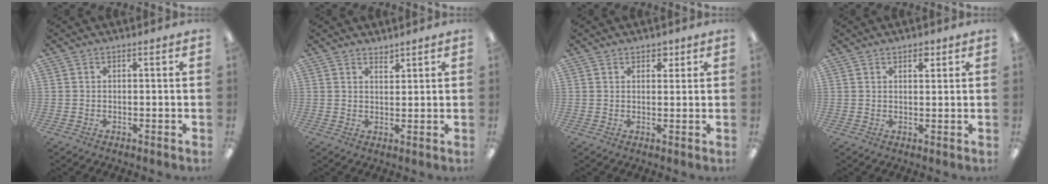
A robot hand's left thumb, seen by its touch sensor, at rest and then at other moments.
{"total": 2.2, "force": [2.1, 0.5, 0.2], "torque": [0.003, -0.013, 0.038]}
{"total": 2.3, "force": [1.7, 1.3, 0.9], "torque": [-0.003, -0.006, 0.028]}
{"total": 2.4, "force": [1.7, 1.1, 1.2], "torque": [-0.009, -0.006, 0.027]}